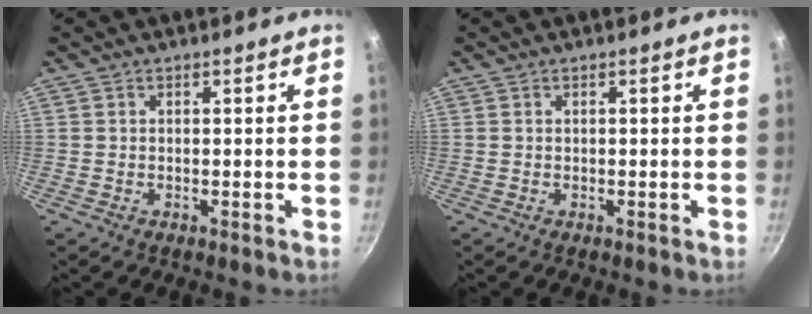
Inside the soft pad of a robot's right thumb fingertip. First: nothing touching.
{"total": 0.0}